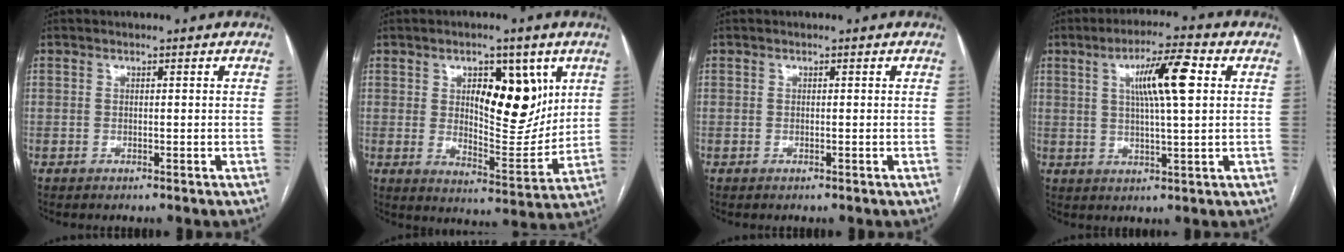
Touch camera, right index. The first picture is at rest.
{"total": 12.0, "force": [4.3, 4.8, 10.1], "torque": [-0.141, -0.001, 0.073]}
{"total": 0.0}
{"total": 9.3, "force": [2.6, 0.8, 8.9], "torque": [-0.154, 0.012, 0.042]}